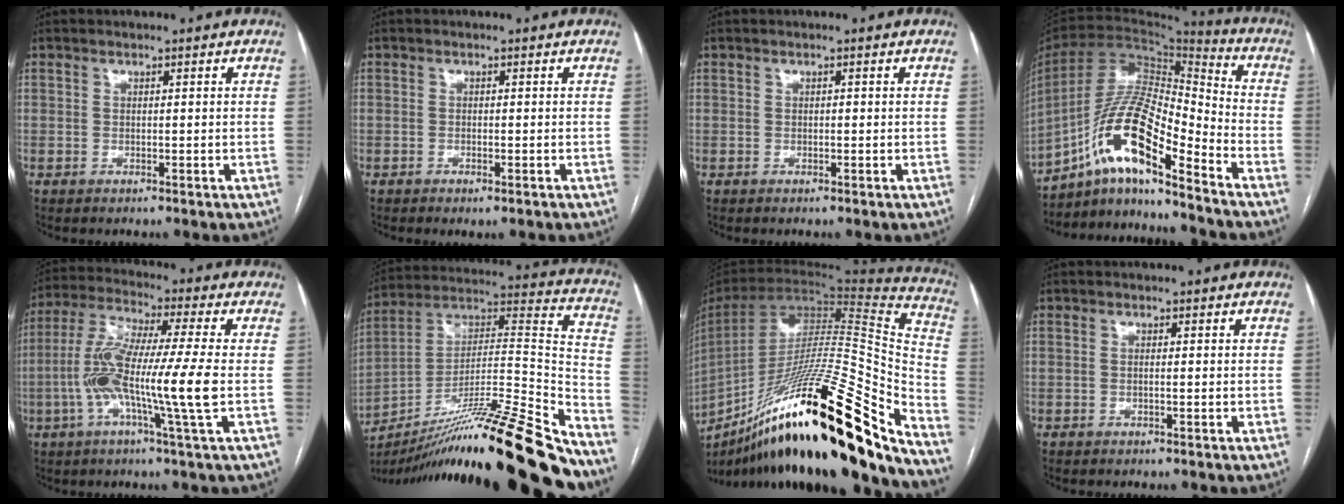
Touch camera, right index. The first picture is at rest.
{"total": 1.5, "force": [-1.0, 0.2, 1.1], "torque": [-0.016, -0.004, -0.014]}
{"total": 0.0}
{"total": 16.2, "force": [-9.9, 2.8, 12.5], "torque": [-0.243, 0.016, -0.174]}
{"total": 13.7, "force": [-2.6, -0.8, 13.4], "torque": [-0.266, -0.001, -0.060]}
{"total": 30.8, "force": [-23.6, 0.6, 19.7], "torque": [-0.263, -0.013, -0.388]}
{"total": 40.6, "force": [-24.8, 4.7, 31.7], "torque": [-0.469, -0.055, -0.399]}
{"total": 0.0}